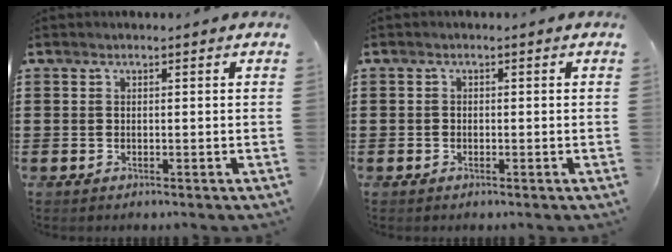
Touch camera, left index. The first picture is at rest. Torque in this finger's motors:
{"motor_torque": [-0.50, 0.65, -0.04, -0.01]}